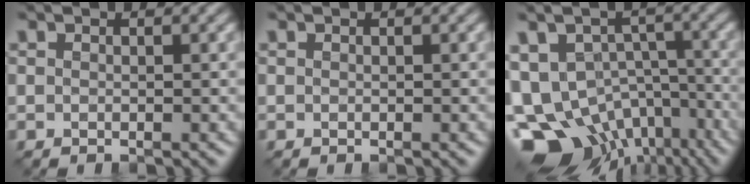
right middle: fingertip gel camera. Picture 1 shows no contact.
{"total": 0.0}
{"total": 16.2, "force": [-8.0, 11.3, 8.2], "torque": [-0.167, -0.039, -0.095]}